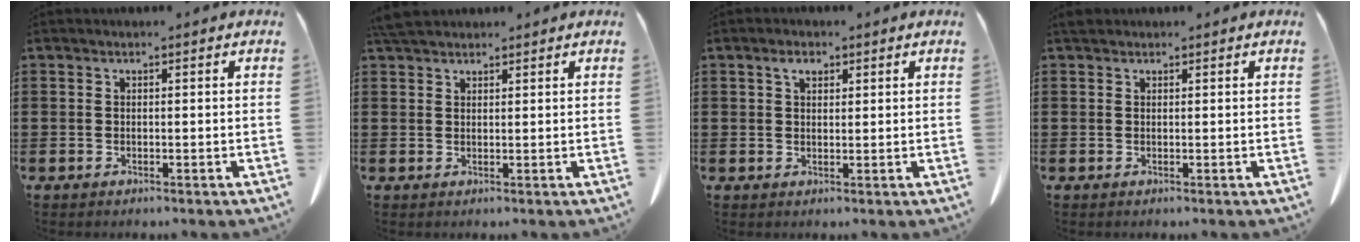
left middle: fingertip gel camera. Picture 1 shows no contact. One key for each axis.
{"total": 2.9, "fx": 2.6, "fy": 0.9, "fz": 1.0, "tx": -0.027, "ty": 0.003, "tz": 0.051}
{"total": 2.3, "fx": 1.4, "fy": 1.3, "fz": 1.4, "tx": -0.025, "ty": 0.003, "tz": 0.023}
{"total": 1.0, "fx": 0.7, "fy": 0.6, "fz": 0.4, "tx": -0.011, "ty": 0.005, "tz": 0.014}